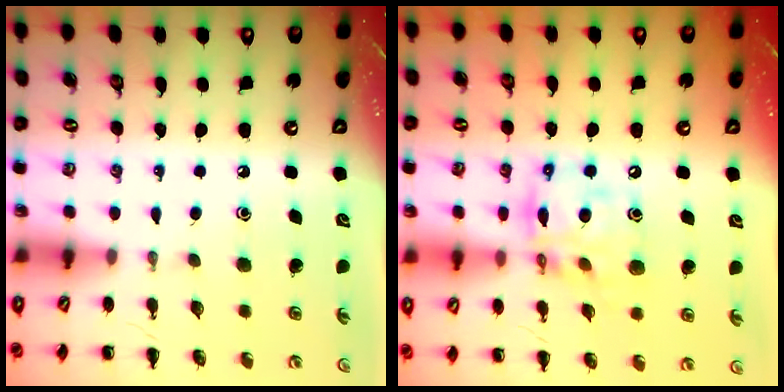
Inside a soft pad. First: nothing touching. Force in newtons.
{"total": 13.7, "press": 13.2, "slide": 3.6}